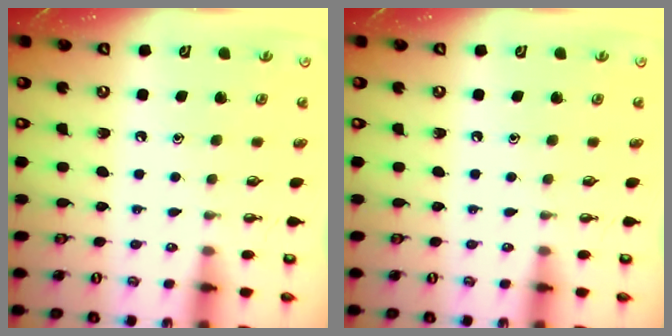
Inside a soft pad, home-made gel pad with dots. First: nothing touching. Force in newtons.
{"total": 0.0}